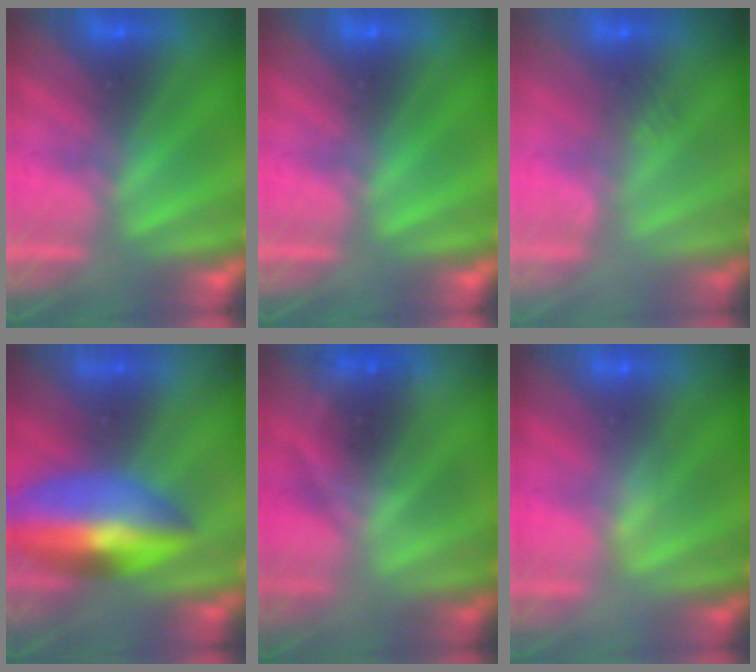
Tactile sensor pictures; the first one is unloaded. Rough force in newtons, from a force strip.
{"total": 0.0}
{"total": 2.4}
{"total": 7.6}
{"total": 2.1}
{"total": 2.1}